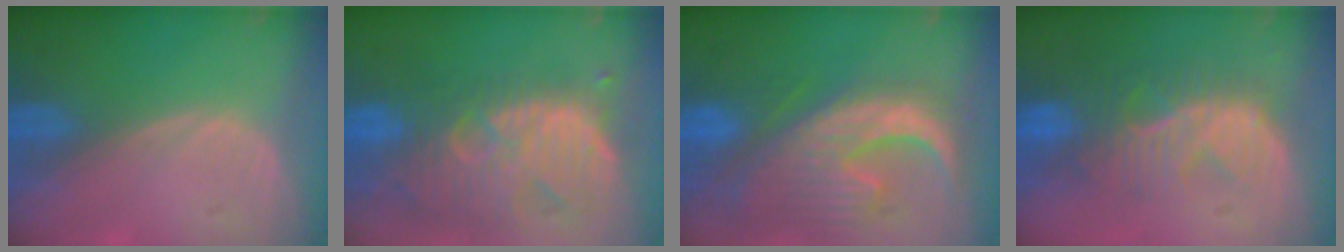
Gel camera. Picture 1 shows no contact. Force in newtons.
{"total": 13.2, "press": 11.4, "slide": 6.6}
{"total": 13.4, "press": 11.4, "slide": 7.0}
{"total": 9.9, "press": 8.7, "slide": 4.7}